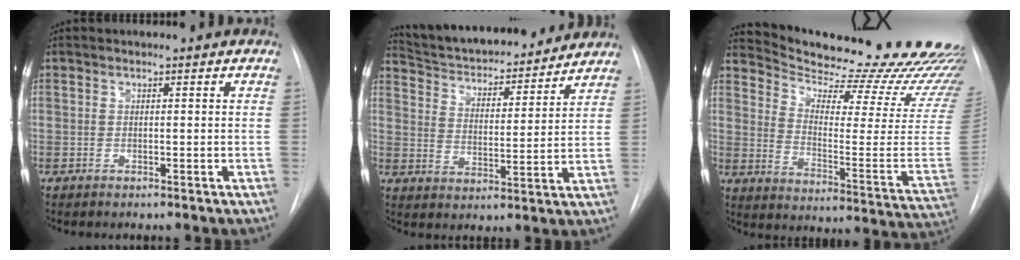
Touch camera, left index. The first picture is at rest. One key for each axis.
{"total": 19.4, "fx": 17.9, "fy": 4.0, "fz": 6.3, "tx": -0.098, "ty": 0.005, "tz": 0.262}
{"total": 28.5, "fx": 26.5, "fy": 2.1, "fz": 10.3, "tx": -0.157, "ty": -0.137, "tz": 0.335}